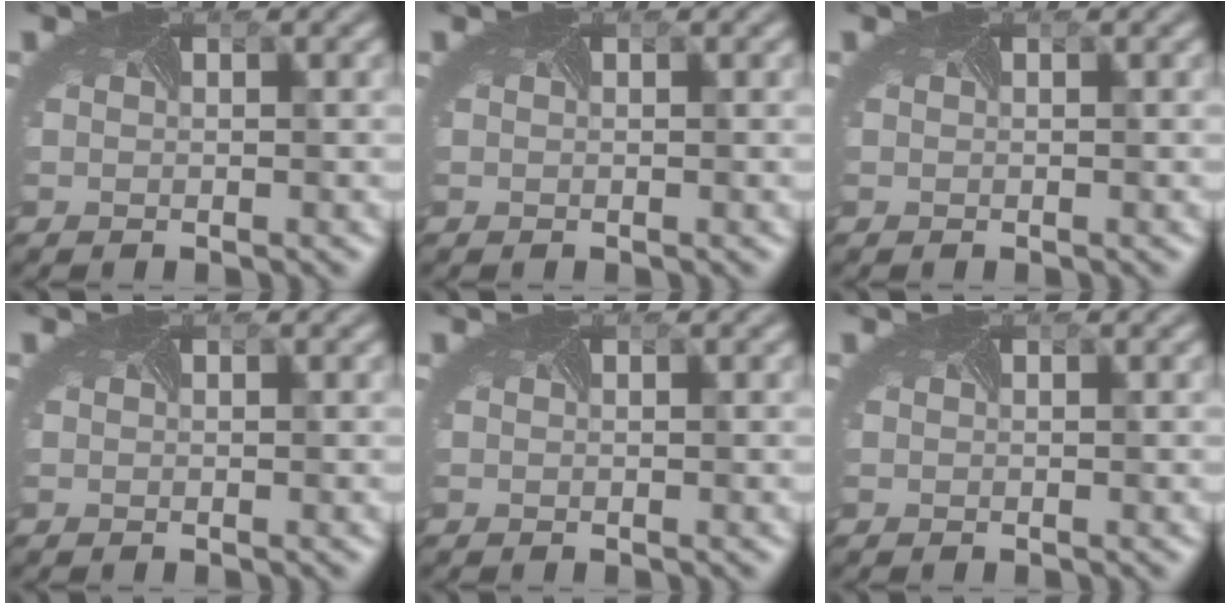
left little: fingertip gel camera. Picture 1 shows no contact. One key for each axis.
{"total": 0.0}
{"total": 0.0}
{"total": 0.0}
{"total": 0.0}
{"total": 0.0}